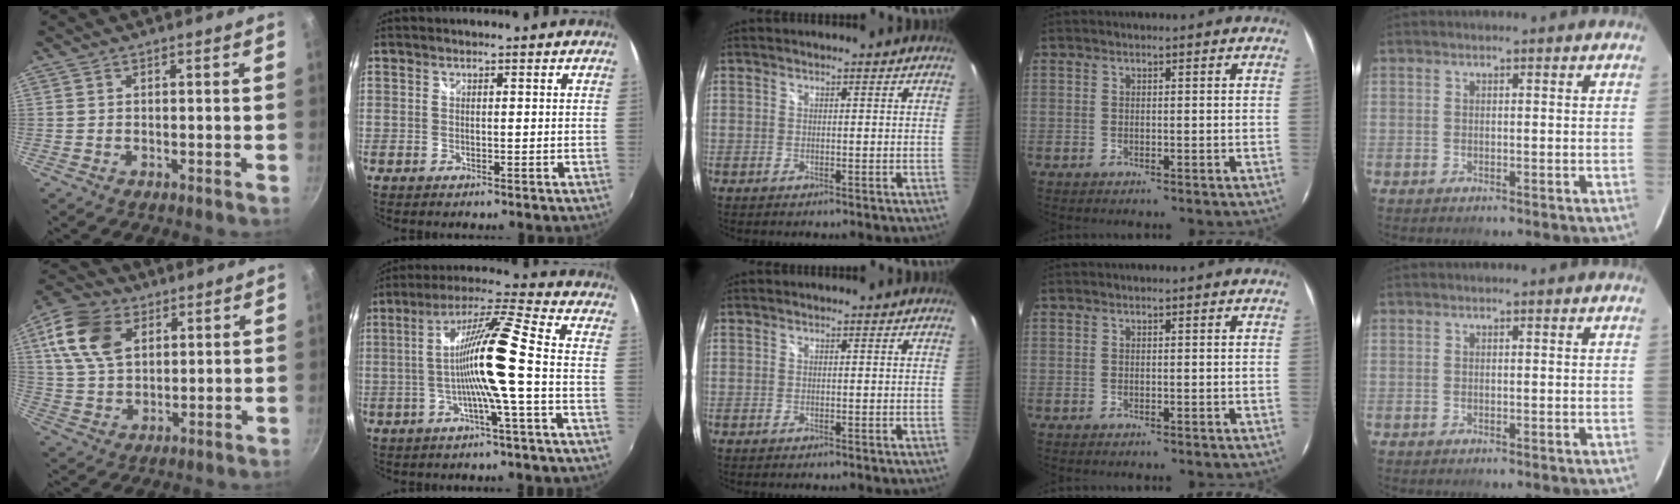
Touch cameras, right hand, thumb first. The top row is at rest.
{"thumb": {"total": 13.1, "force": [4.9, 8.8, 8.4], "torque": [-0.143, -0.005, 0.088]}, "index": {"total": 13.1, "force": [-2.3, -1.1, 12.9], "torque": [-0.231, 0.005, -0.043]}}